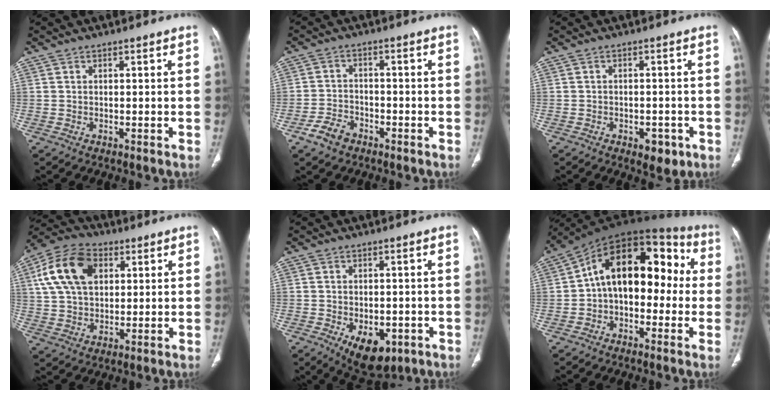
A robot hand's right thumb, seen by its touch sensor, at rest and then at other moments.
{"total": 4.9, "force": [-3.1, 3.1, 2.2], "torque": [-0.041, 0.021, -0.054]}
{"total": 4.5, "force": [-2.1, 2.6, 3.0], "torque": [-0.024, 0.008, -0.020]}
{"total": 14.6, "force": [4.5, 9.6, 10.0], "torque": [-0.177, 0.010, 0.081]}
{"total": 9.3, "force": [-3.6, 5.5, 6.6], "torque": [-0.079, 0.003, -0.038]}
{"total": 17.5, "force": [0.2, 10.9, 13.7], "torque": [-0.164, 0.065, -0.012]}